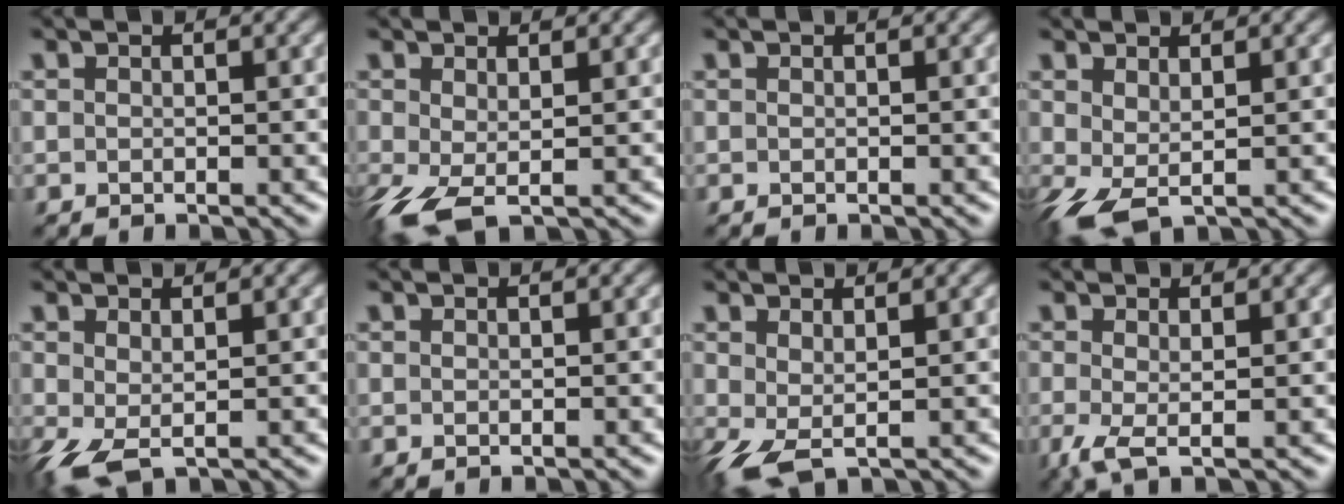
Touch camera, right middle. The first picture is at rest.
{"total": 3.9, "force": [-0.9, 1.7, 3.4], "torque": [-0.087, -0.006, -0.021]}
{"total": 0.0}
{"total": 3.3, "force": [-0.2, 1.6, 2.9], "torque": [-0.077, -0.003, -0.004]}
{"total": 2.9, "force": [-0.4, 1.2, 2.6], "torque": [-0.068, -0.003, -0.010]}
{"total": 0.0}
{"total": 3.0, "force": [-0.1, 1.2, 2.7], "torque": [-0.070, -0.004, -0.002]}
{"total": 2.2, "force": [-0.4, 0.5, 2.2], "torque": [-0.053, -0.009, -0.011]}